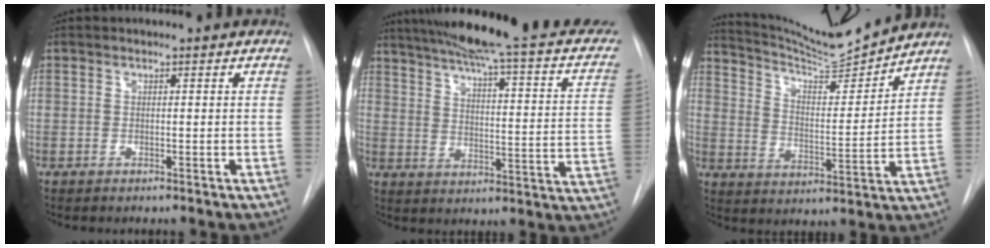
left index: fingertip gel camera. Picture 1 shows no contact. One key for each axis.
{"total": 24.9, "fx": 19.6, "fy": 3.0, "fz": 15.0, "tx": -0.217, "ty": -0.021, "tz": 0.238}
{"total": 12.4, "fx": 12.0, "fy": -0.6, "fz": 3.1, "tx": -0.061, "ty": -0.019, "tz": 0.199}